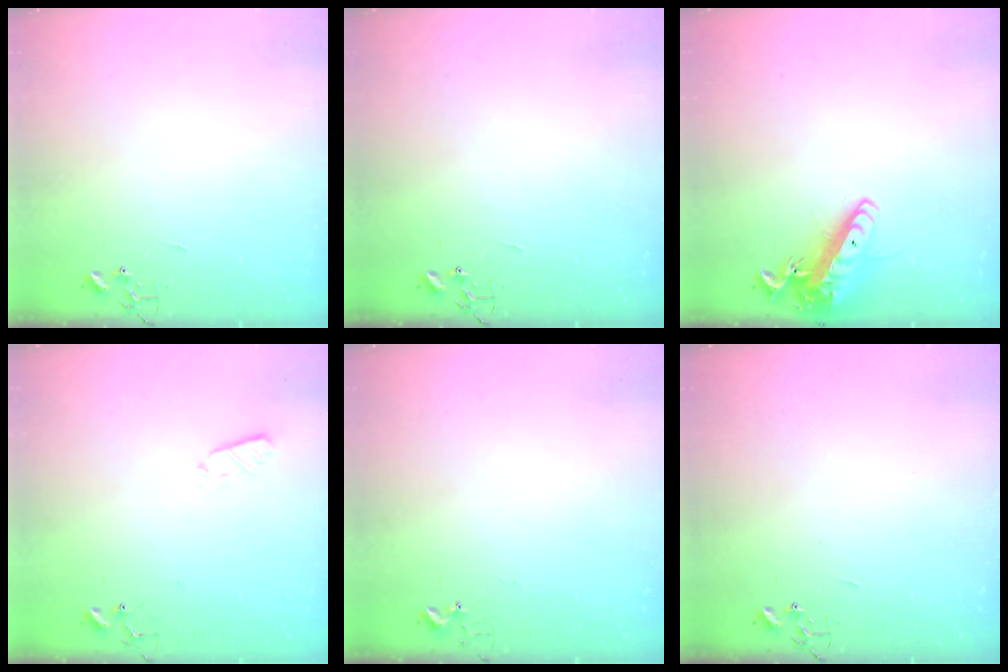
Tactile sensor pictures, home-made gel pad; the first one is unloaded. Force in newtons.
{"total": 0.0}
{"total": 15.0, "press": 14.7, "slide": 2.8}
{"total": 2.9, "press": 2.8, "slide": 0.5}
{"total": 4.2, "press": 4.2, "slide": 0.4}
{"total": 0.0}